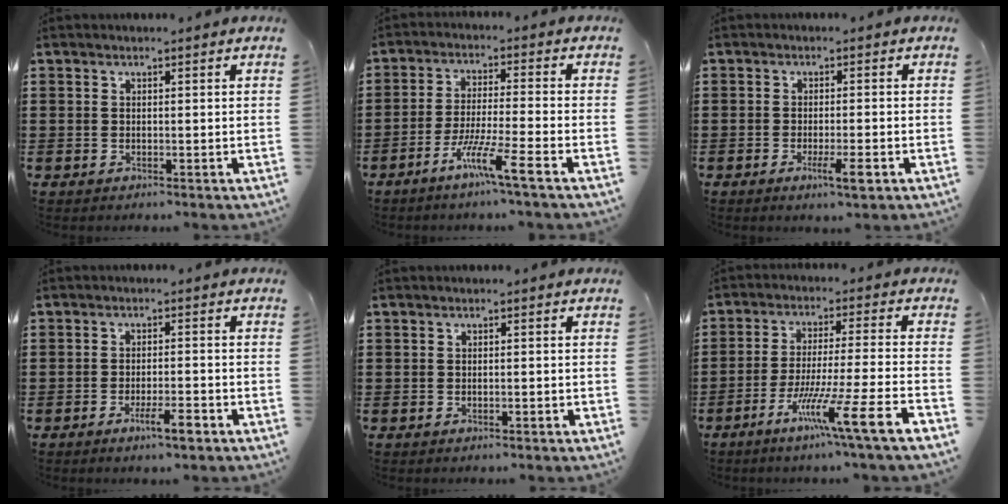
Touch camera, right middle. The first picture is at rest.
{"total": 7.4, "force": [-5.0, -0.1, 5.5], "torque": [-0.103, -0.010, -0.091]}
{"total": 3.7, "force": [-1.8, 0.6, 3.2], "torque": [-0.057, -0.008, -0.029]}
{"total": 4.5, "force": [-2.6, 1.0, 3.5], "torque": [-0.060, -0.002, -0.044]}
{"total": 0.6, "force": [-0.3, 0.1, 0.5], "torque": [-0.012, -0.005, -0.005]}
{"total": 10.1, "force": [-6.2, -1.0, 7.9], "torque": [-0.142, -0.015, -0.118]}